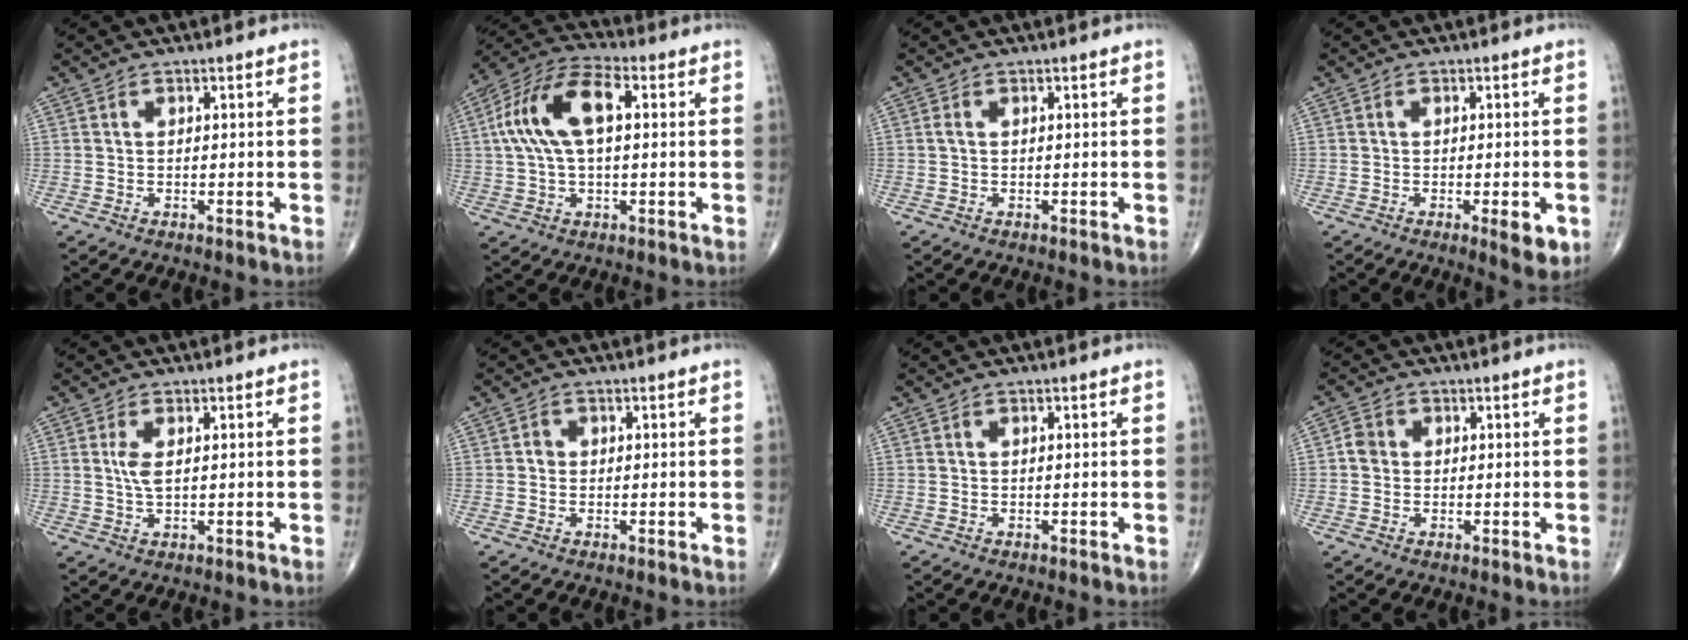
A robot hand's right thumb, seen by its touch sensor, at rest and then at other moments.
{"total": 14.1, "force": [2.5, 7.0, 12.0], "torque": [-0.242, 0.034, 0.041]}
{"total": 0.6, "force": [0.0, 0.3, 0.6], "torque": [-0.014, -0.001, -0.002]}
{"total": 5.0, "force": [-1.7, 1.4, 4.5], "torque": [-0.052, -0.007, -0.020]}
{"total": 3.1, "force": [0.6, 1.2, 2.8], "torque": [-0.060, -0.004, 0.014]}
{"total": 1.2, "force": [0.0, 1.1, 0.5], "torque": [-0.001, 0.004, -0.003]}
{"total": 0.0}
{"total": 2.6, "force": [0.0, 2.3, 1.2], "torque": [-0.013, 0.006, -0.005]}